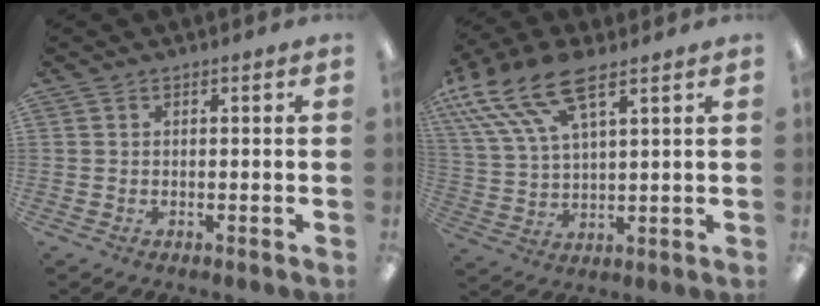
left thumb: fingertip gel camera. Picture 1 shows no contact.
{"total": 17.1, "force": [10.5, 6.8, 11.7], "torque": [-0.259, -0.040, 0.186]}